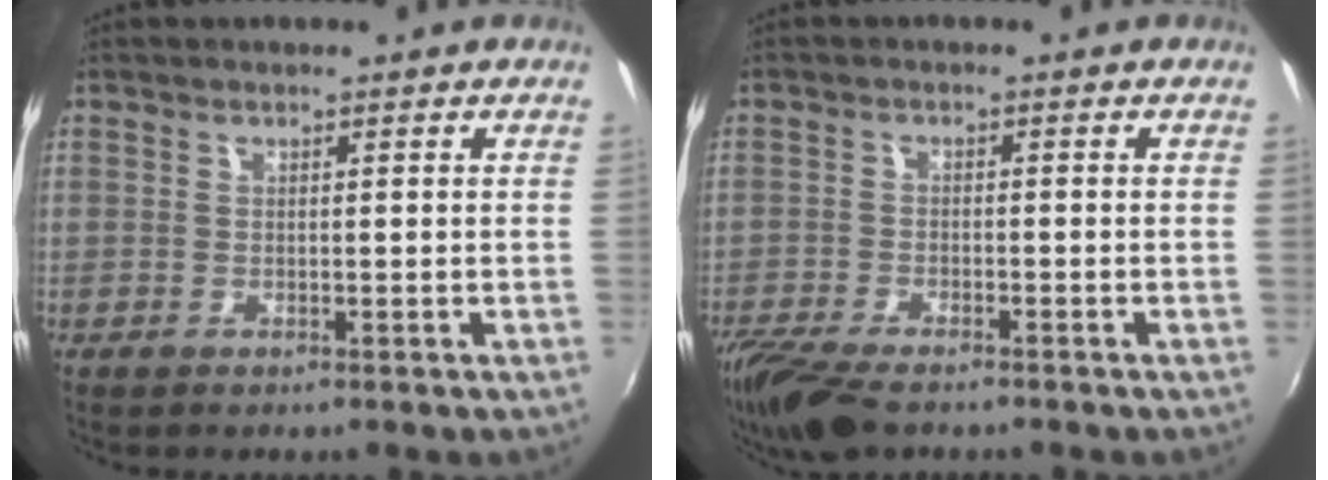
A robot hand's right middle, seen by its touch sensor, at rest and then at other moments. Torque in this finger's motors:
{"motor_torque": [0.86, -0.81, 0.28, 0.09]}